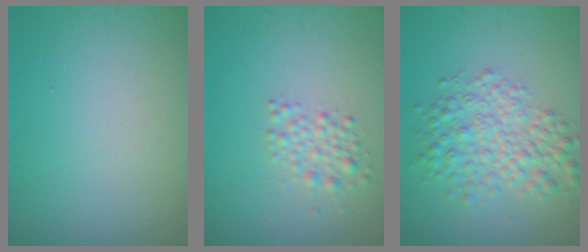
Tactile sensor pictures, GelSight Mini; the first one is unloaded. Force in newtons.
{"total": 2.0, "press": 2.0, "slide": 0.1}
{"total": 4.6, "press": 4.6, "slide": 0.1}